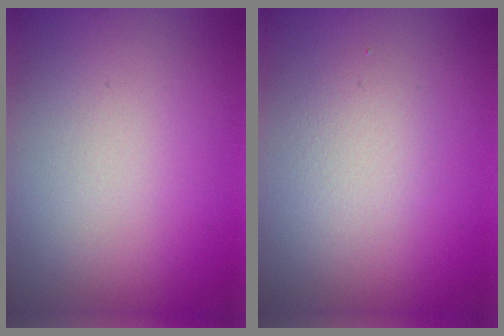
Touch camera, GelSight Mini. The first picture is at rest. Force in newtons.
{"total": 1.5, "press": 1.5, "slide": 0.1}